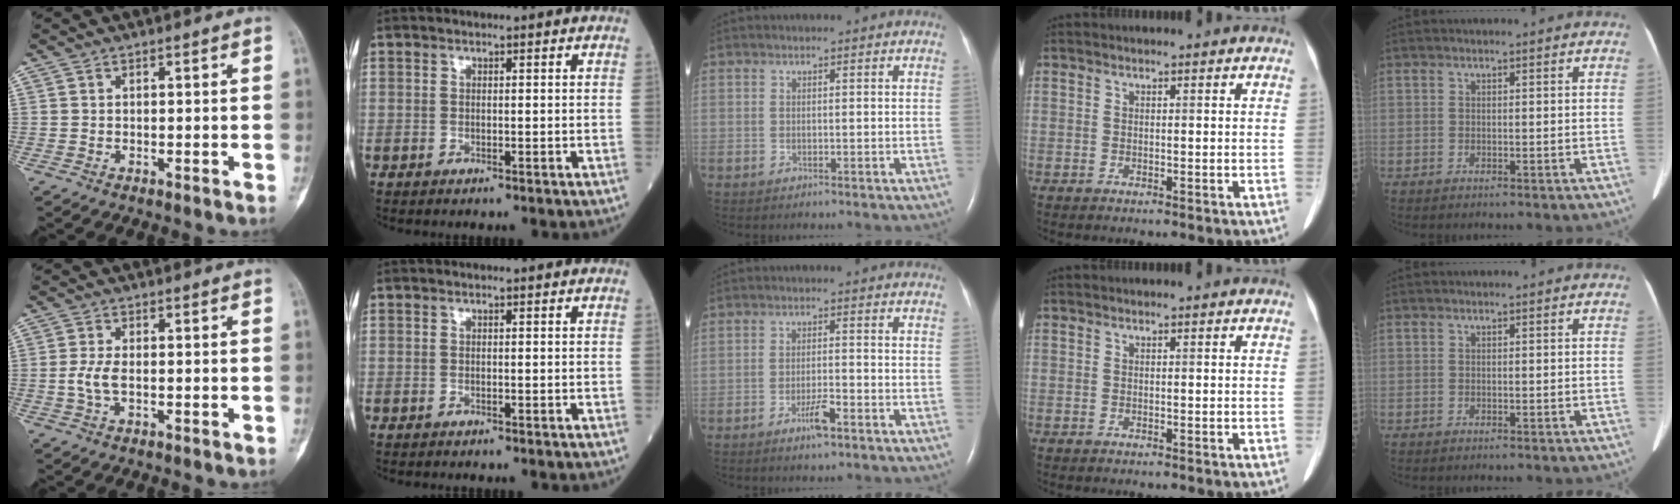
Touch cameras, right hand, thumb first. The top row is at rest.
{"thumb": {"total": 3.3, "force": [-0.4, 1.4, 2.9], "torque": [-0.073, 0.002, -0.010]}, "middle": {"total": 3.6, "force": [-2.3, 0.4, 2.7], "torque": [-0.054, -0.002, -0.040]}}